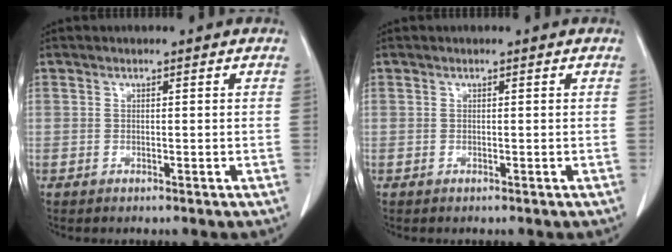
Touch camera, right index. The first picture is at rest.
{"total": 0.0}